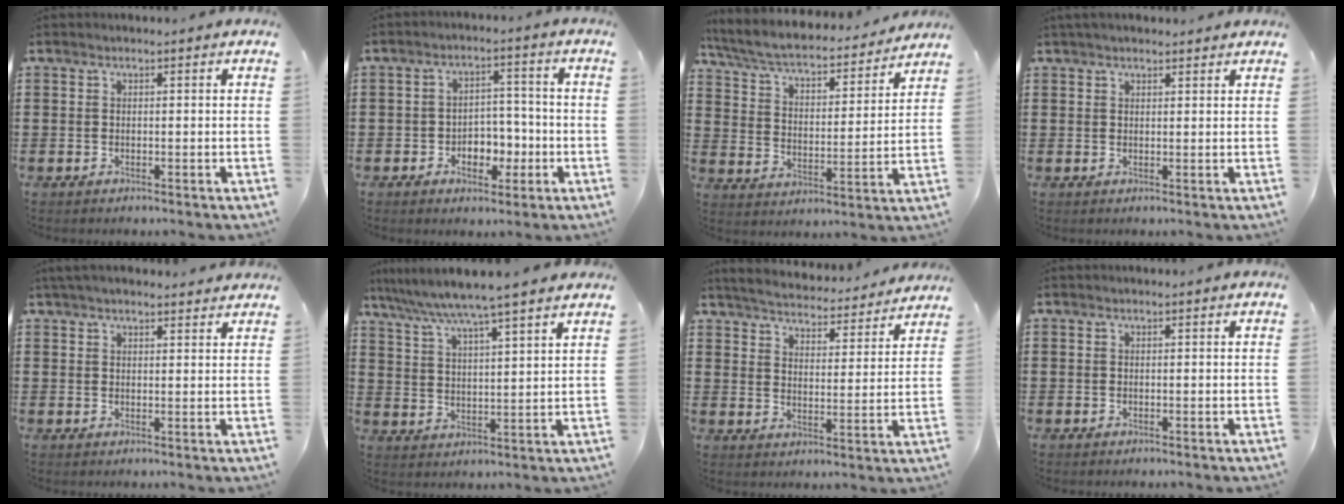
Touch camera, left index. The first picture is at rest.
{"total": 4.7, "force": [-1.8, 3.5, 2.6], "torque": [-0.045, 0.009, -0.037]}
{"total": 5.7, "force": [5.2, 0.7, 2.4], "torque": [-0.071, -0.039, 0.082]}
{"total": 1.7, "force": [1.6, 0.4, 0.5], "torque": [-0.013, 0.003, 0.031]}
{"total": 2.6, "force": [2.4, 0.4, 1.0], "torque": [-0.025, 0.001, 0.046]}
{"total": 6.1, "force": [5.4, -1.0, 2.6], "torque": [-0.073, -0.035, 0.089]}
{"total": 4.5, "force": [4.4, -0.2, 0.4], "torque": [-0.034, -0.037, 0.072]}
{"total": 0.0}